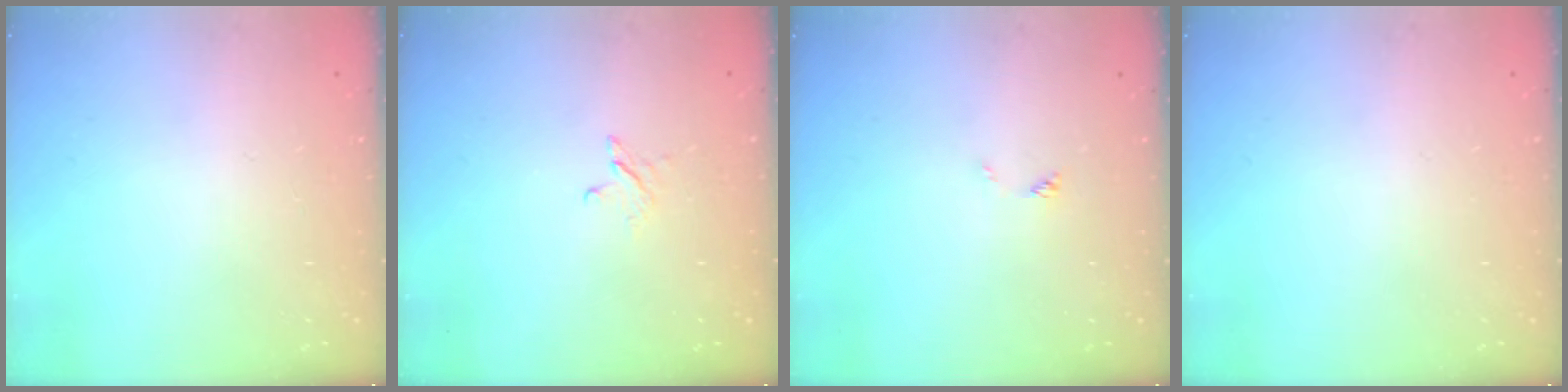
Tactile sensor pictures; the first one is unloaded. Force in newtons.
{"total": 2.5, "press": 2.5, "slide": 0.3}
{"total": 0.0}
{"total": 0.0}